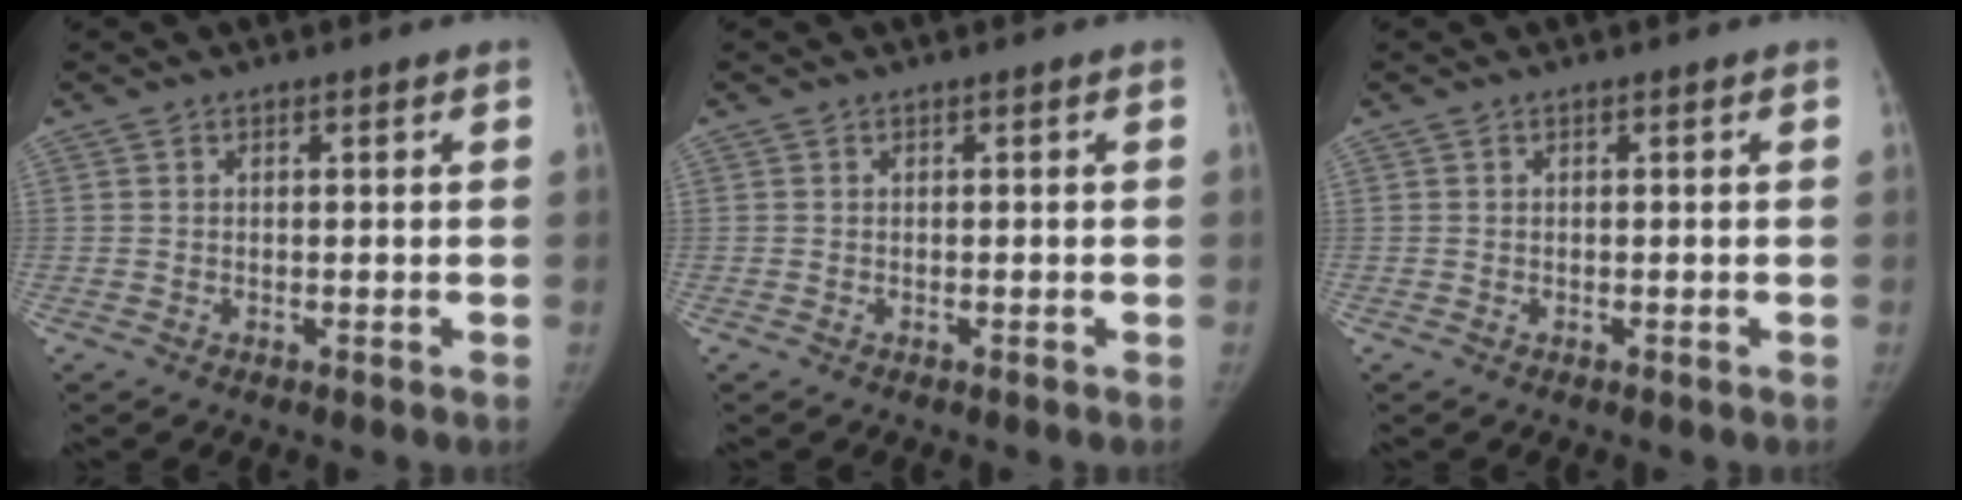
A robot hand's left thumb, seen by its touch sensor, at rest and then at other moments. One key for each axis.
{"total": 0.0}
{"total": 0.0}